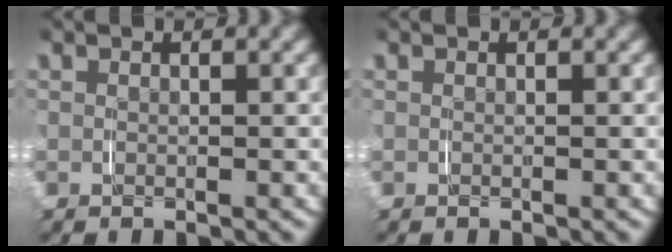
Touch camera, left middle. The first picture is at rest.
{"total": 0.0}